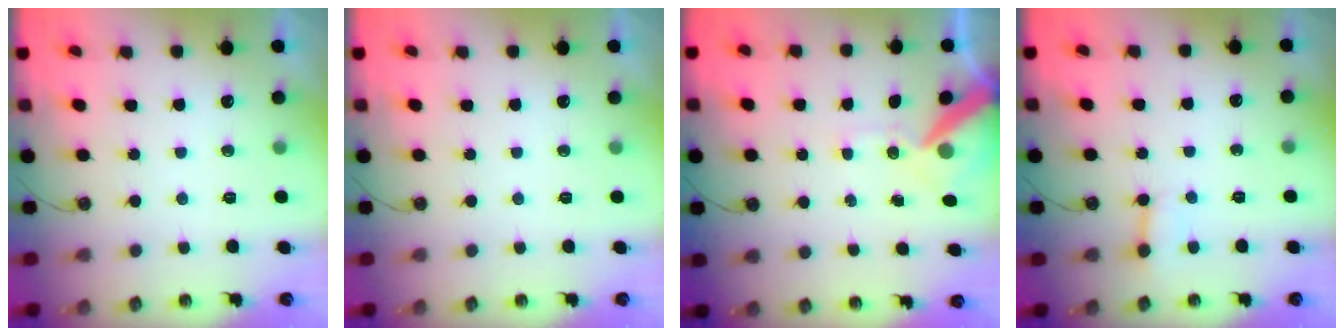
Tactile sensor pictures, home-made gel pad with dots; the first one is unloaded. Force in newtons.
{"total": 0.0}
{"total": 11.9, "press": 11.8, "slide": 1.7}
{"total": 3.0, "press": 2.9, "slide": 0.3}